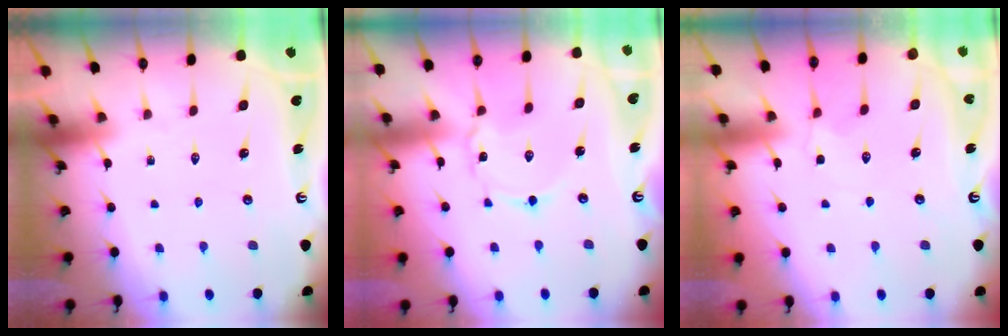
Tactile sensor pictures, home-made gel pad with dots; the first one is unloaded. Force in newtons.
{"total": 2.4, "press": 2.4, "slide": 0.1}
{"total": 1.9, "press": 1.9, "slide": 0.5}